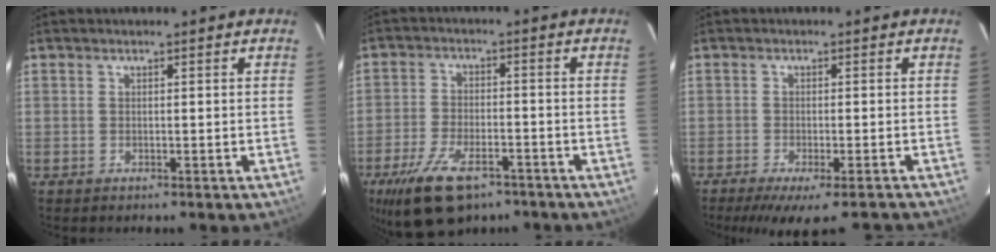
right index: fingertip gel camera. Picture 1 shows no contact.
{"total": 13.2, "force": [-8.6, 6.1, 8.0], "torque": [-0.178, -0.018, -0.149]}
{"total": 10.7, "force": [-9.1, 1.6, 5.3], "torque": [-0.102, -0.023, -0.132]}